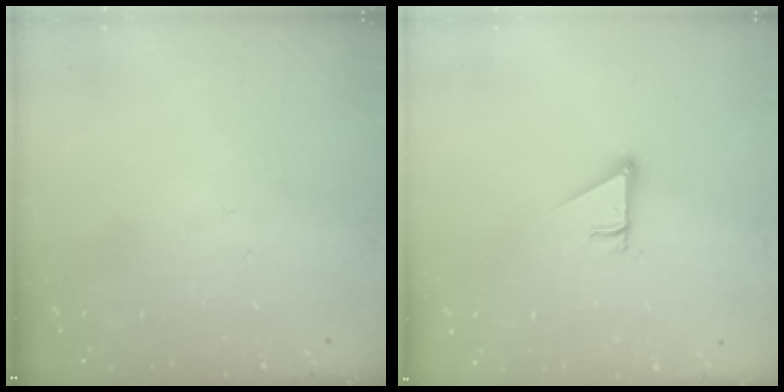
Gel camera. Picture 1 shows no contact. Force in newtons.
{"total": 2.5, "press": 2.5, "slide": 0.2}